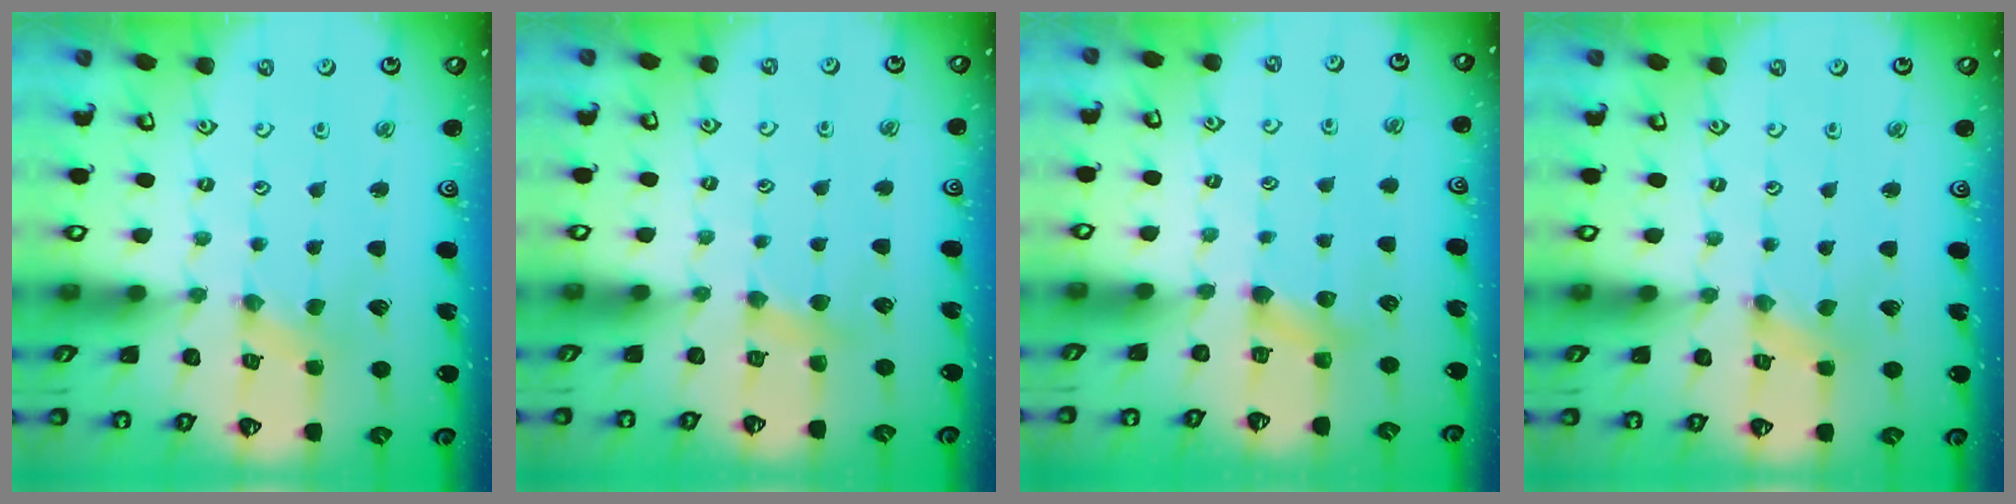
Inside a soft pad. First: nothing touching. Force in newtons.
{"total": 4.6, "press": 4.5, "slide": 0.8}
{"total": 3.9, "press": 3.8, "slide": 0.4}
{"total": 0.0}